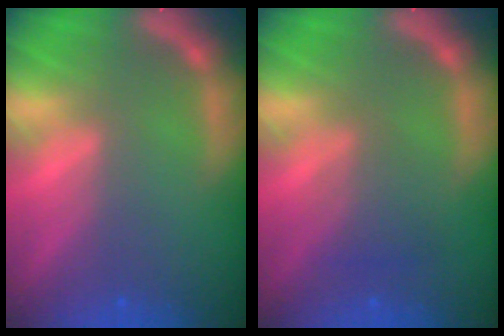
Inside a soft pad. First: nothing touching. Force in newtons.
{"total": 2.5}